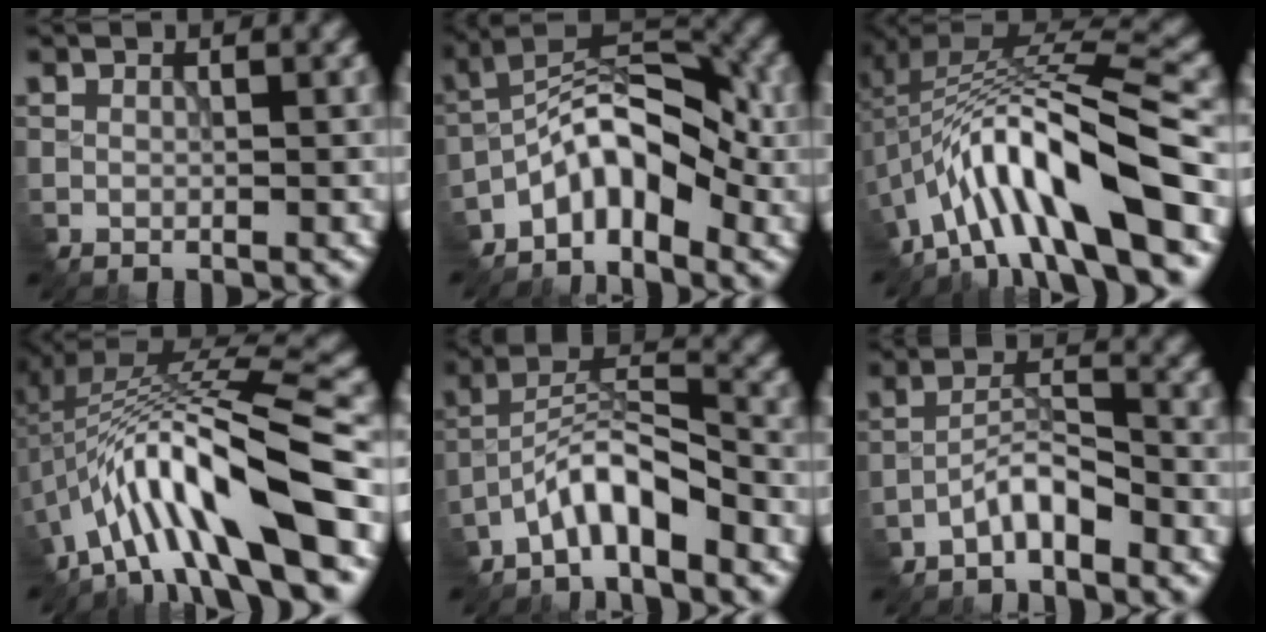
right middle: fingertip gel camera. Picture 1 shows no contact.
{"total": 7.1, "force": [-3.6, 3.5, 5.1], "torque": [-0.067, 0.021, -0.072]}
{"total": 12.1, "force": [-5.4, 3.0, 10.4], "torque": [-0.171, 0.022, -0.090]}
{"total": 12.9, "force": [-4.9, 3.1, 11.6], "torque": [-0.195, 0.020, -0.079]}
{"total": 5.3, "force": [-3.9, 1.3, 3.3], "torque": [-0.063, 0.013, -0.079]}
{"total": 3.2, "force": [-2.5, 0.8, 1.8], "torque": [-0.035, 0.014, -0.051]}